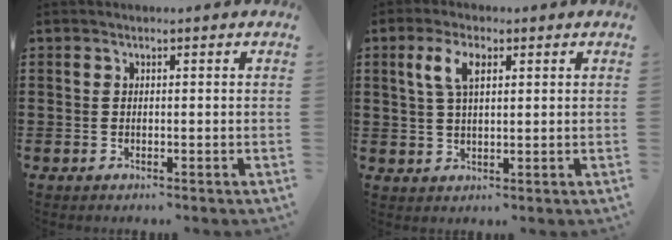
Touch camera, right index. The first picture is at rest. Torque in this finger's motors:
{"motor_torque": [0.87, 0.13, 0.25, 0.12]}